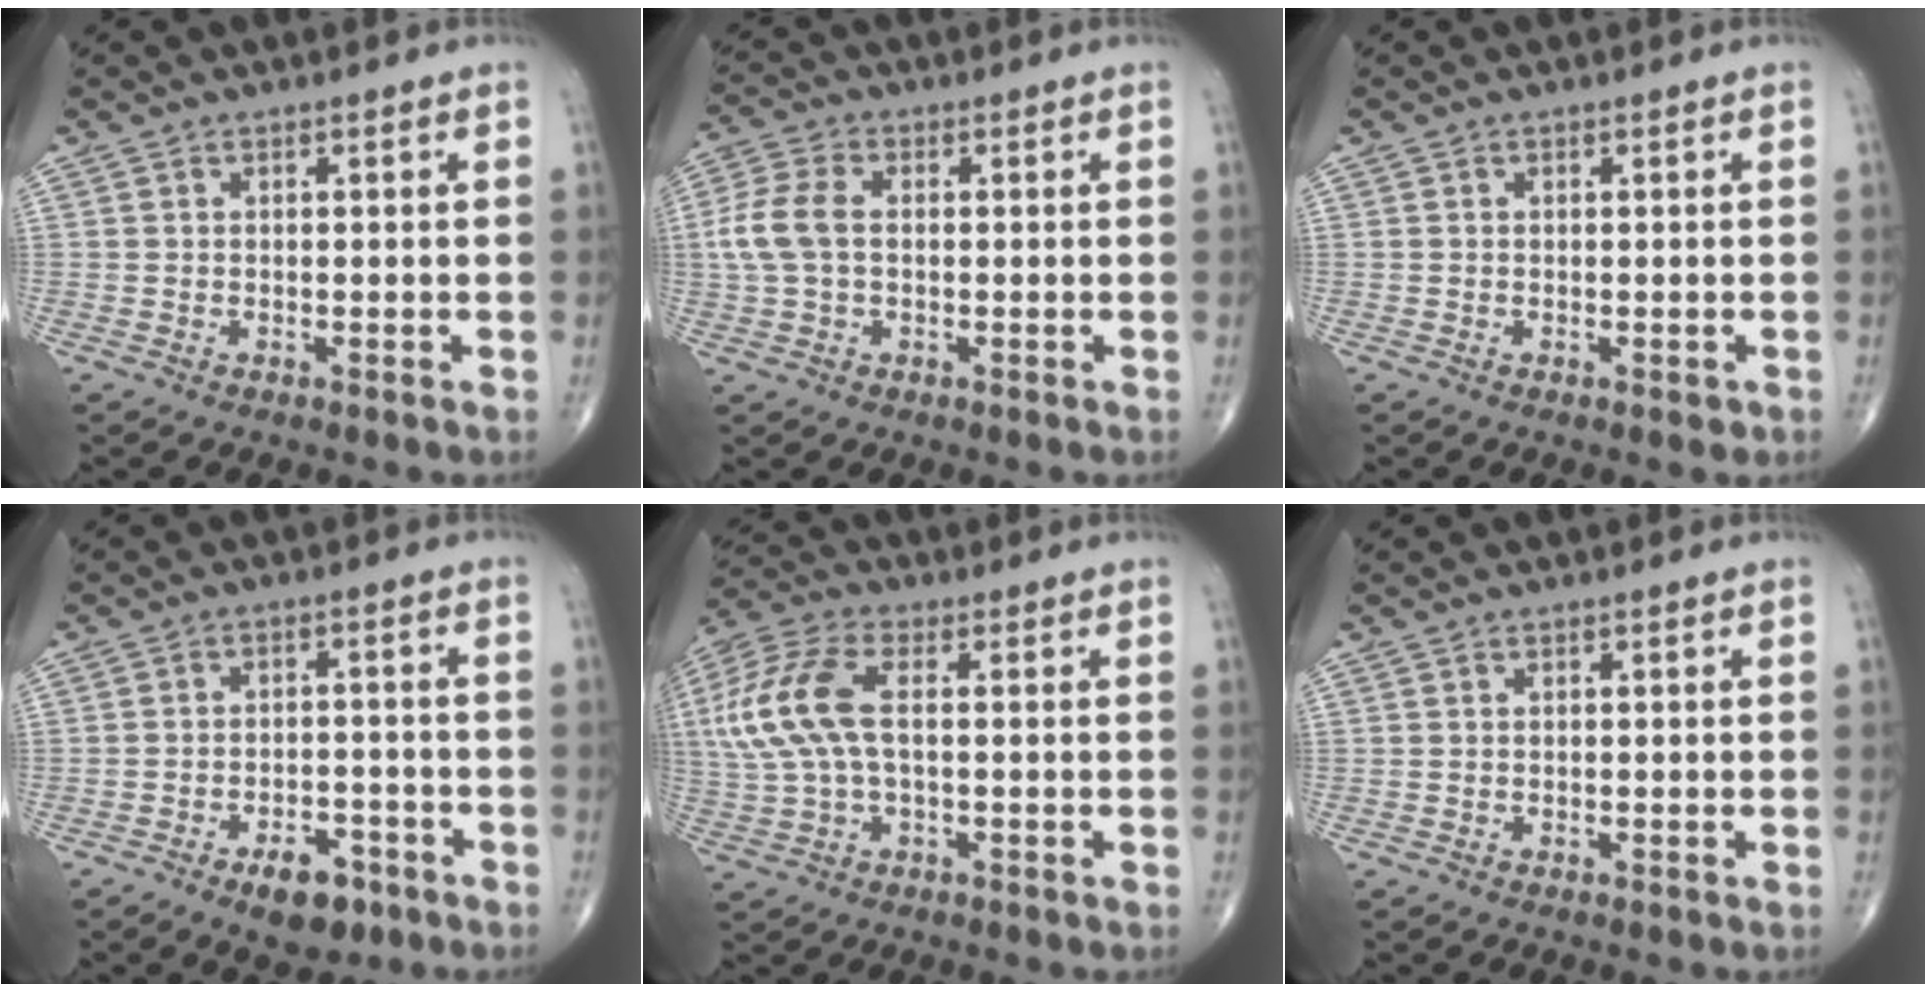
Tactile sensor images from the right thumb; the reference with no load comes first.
{"total": 7.3, "force": [0.2, 4.6, 5.6], "torque": [-0.138, 0.017, -0.001]}
{"total": 0.8, "force": [-0.2, 0.6, 0.6], "torque": [-0.004, -0.001, -0.002]}
{"total": 7.1, "force": [-4.2, 3.7, 4.2], "torque": [-0.045, 0.023, -0.061]}
{"total": 12.8, "force": [1.3, 6.2, 11.1], "torque": [-0.266, 0.023, 0.024]}
{"total": 0.0}